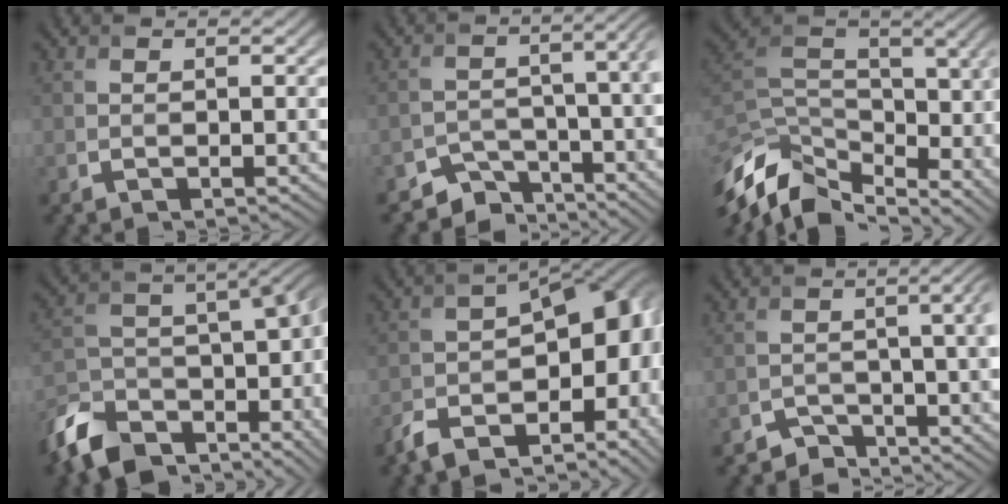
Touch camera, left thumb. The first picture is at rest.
{"total": 5.9, "force": [-4.7, 2.6, 2.5], "torque": [-0.034, -0.019, -0.076]}
{"total": 14.5, "force": [-6.9, 7.2, 10.5], "torque": [-0.252, -0.018, -0.112]}
{"total": 13.8, "force": [-7.4, 6.9, 9.4], "torque": [-0.223, -0.017, -0.116]}
{"total": 14.2, "force": [-6.4, 7.1, 10.5], "torque": [-0.159, -0.026, -0.089]}
{"total": 4.1, "force": [-3.4, 1.3, 1.8], "torque": [-0.029, -0.005, -0.056]}